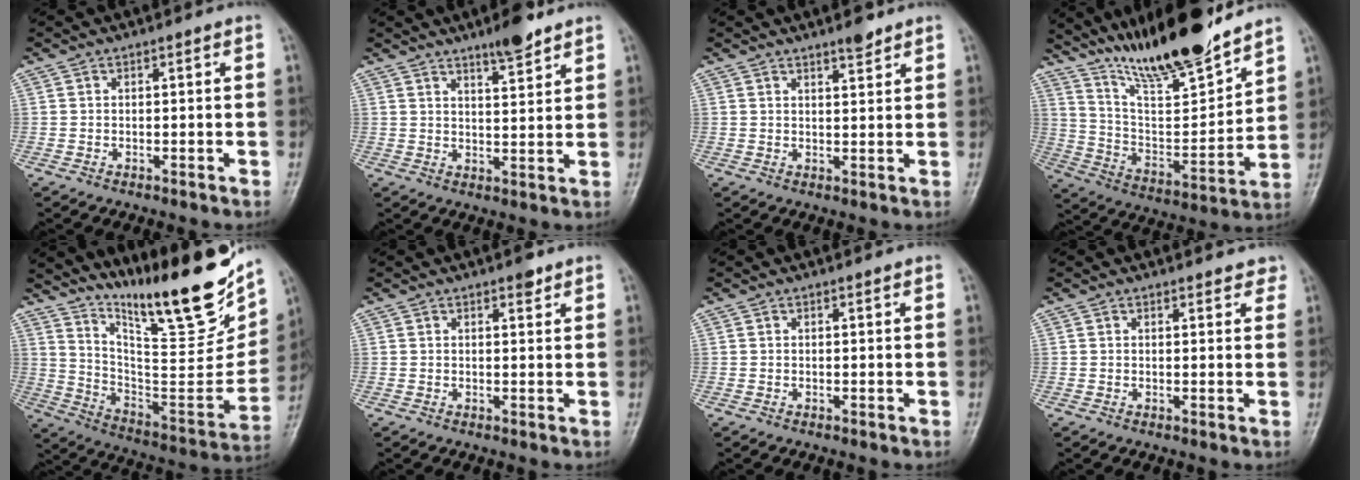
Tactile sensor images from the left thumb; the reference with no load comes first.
{"total": 5.8, "force": [4.5, 1.2, 3.6], "torque": [-0.044, -0.033, 0.069]}
{"total": 2.9, "force": [2.4, 0.7, 1.5], "torque": [-0.018, -0.019, 0.038]}
{"total": 19.5, "force": [16.3, 3.5, 10.2], "torque": [-0.136, -0.097, 0.290]}
{"total": 25.2, "force": [18.0, 5.0, 16.9], "torque": [-0.225, -0.103, 0.300]}
{"total": 1.8, "force": [1.4, 0.7, 1.0], "torque": [-0.008, -0.007, 0.018]}
{"total": 0.0}
{"total": 2.8, "force": [2.4, 1.1, 0.8], "torque": [0.010, -0.008, 0.019]}